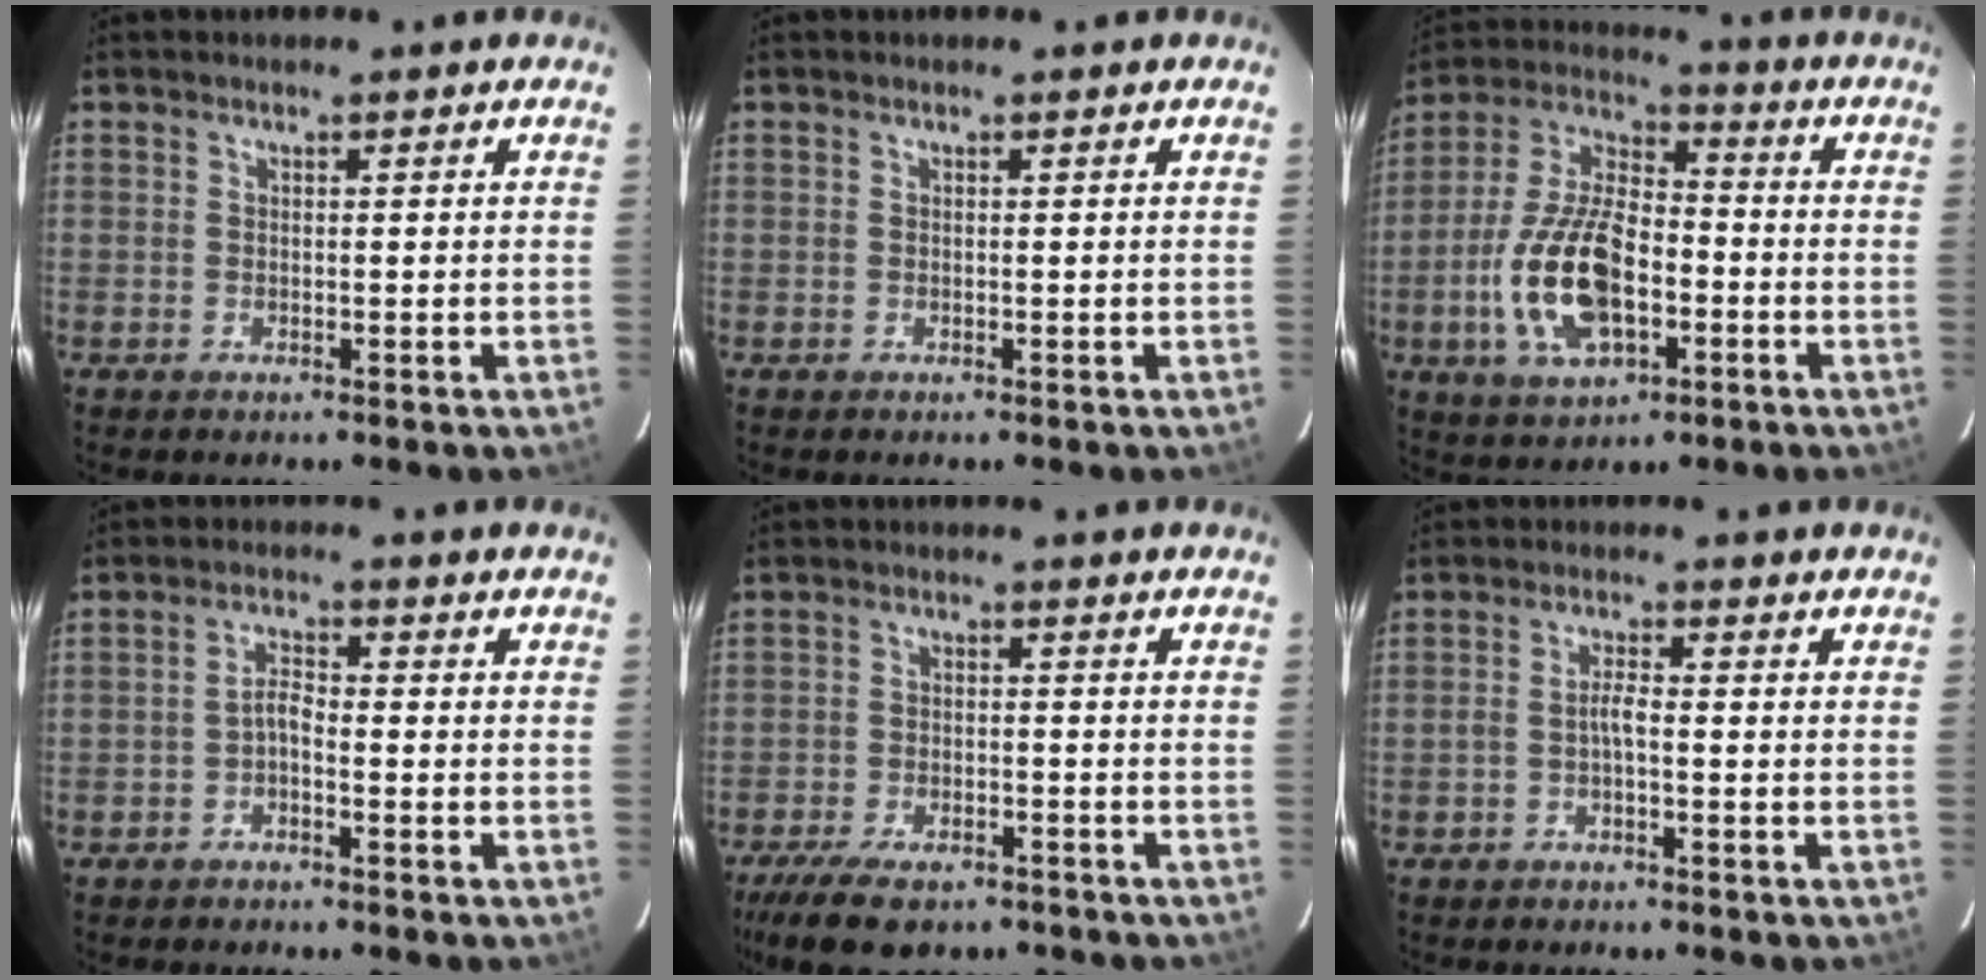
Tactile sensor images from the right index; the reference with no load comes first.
{"total": 0.0}
{"total": 17.2, "force": [-5.0, 8.4, 14.1], "torque": [-0.299, 0.002, -0.086]}
{"total": 2.1, "force": [-1.4, 0.7, 1.4], "torque": [-0.032, 0.009, -0.028]}
{"total": 12.4, "force": [-9.4, 5.0, 6.3], "torque": [-0.150, -0.024, -0.153]}
{"total": 2.1, "force": [-1.0, 0.4, 1.8], "torque": [-0.039, 0.007, -0.020]}